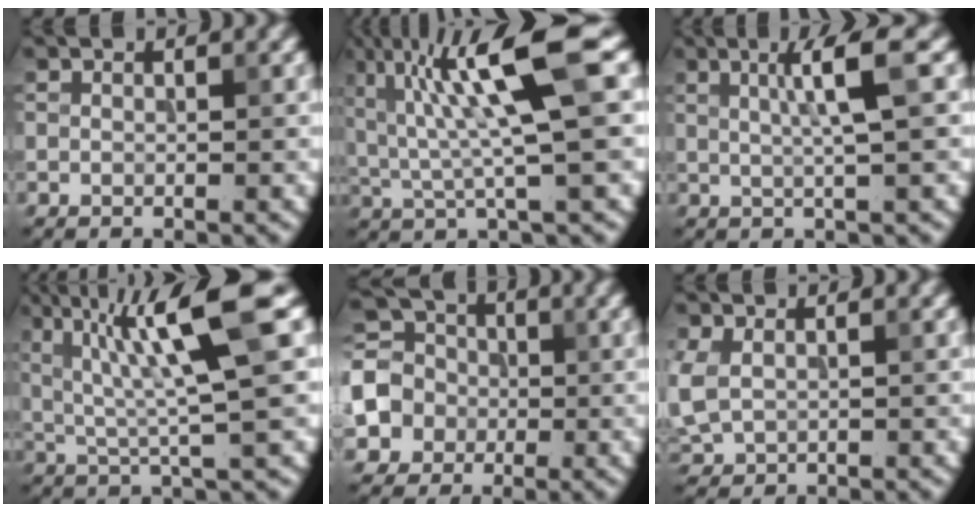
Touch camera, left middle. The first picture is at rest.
{"total": 9.7, "force": [2.7, 1.6, 9.1], "torque": [-0.157, 0.007, 0.052]}
{"total": 4.0, "force": [1.0, 0.5, 3.9], "torque": [-0.059, 0.009, 0.015]}
{"total": 9.8, "force": [2.9, 1.4, 9.2], "torque": [-0.145, 0.015, 0.051]}
{"total": 5.0, "force": [-1.0, 4.6, 1.7], "torque": [-0.035, 0.005, -0.029]}
{"total": 3.5, "force": [0.2, 2.7, 2.2], "torque": [-0.063, -0.005, 0.008]}